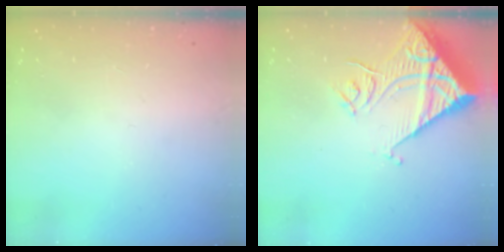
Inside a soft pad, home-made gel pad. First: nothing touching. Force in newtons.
{"total": 13.2, "press": 13.1, "slide": 1.7}